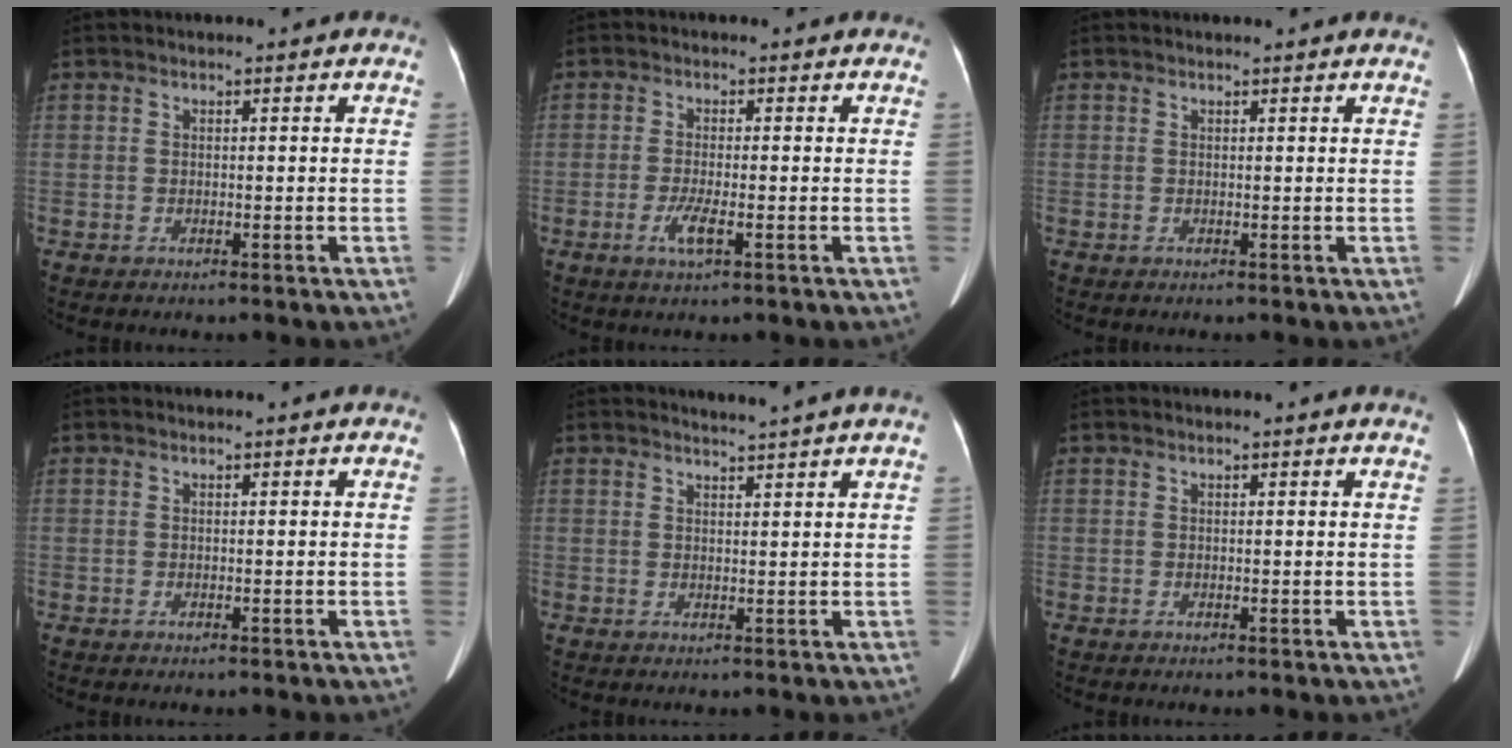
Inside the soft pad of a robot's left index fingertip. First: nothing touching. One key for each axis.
{"total": 2.9, "fx": -1.2, "fy": 0.3, "fz": 2.6, "tx": -0.058, "ty": -0.007, "tz": -0.024}
{"total": 1.3, "fx": 1.3, "fy": -0.1, "fz": 0.3, "tx": -0.012, "ty": 0.006, "tz": 0.012}
{"total": 0.8, "fx": 0.7, "fy": 0.0, "fz": 0.2, "tx": -0.006, "ty": 0.005, "tz": 0.011}
{"total": 2.7, "fx": 2.4, "fy": -1.2, "fz": 0.5, "tx": -0.013, "ty": -0.010, "tz": 0.038}
{"total": 1.8, "fx": 1.7, "fy": -0.3, "fz": 0.6, "tx": -0.021, "ty": 0.002, "tz": 0.017}